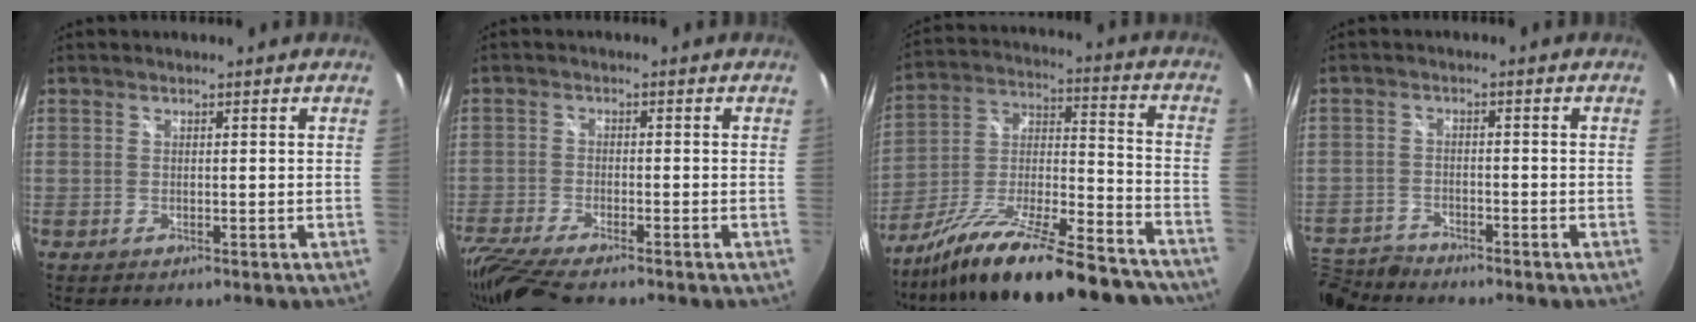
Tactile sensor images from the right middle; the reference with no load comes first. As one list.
[{"total": 11.0, "force": [-9.1, 1.8, 5.9], "torque": [-0.149, -0.044, -0.168]}, {"total": 26.5, "force": [-20.6, 6.4, 15.3], "torque": [-0.258, -0.024, -0.311]}, {"total": 6.8, "force": [-6.5, 1.8, 0.8], "torque": [-0.041, 0.003, -0.126]}]